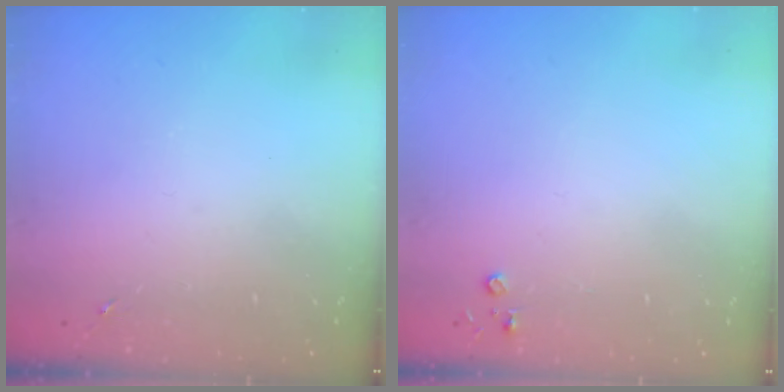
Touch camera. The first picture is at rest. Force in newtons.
{"total": 2.8, "press": 2.8, "slide": 0.3}